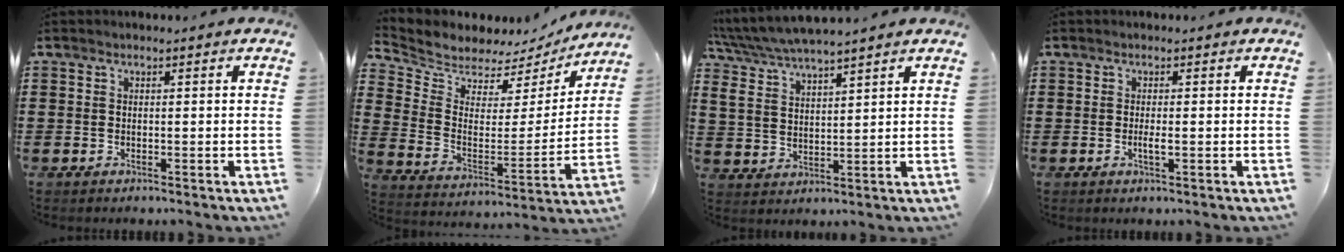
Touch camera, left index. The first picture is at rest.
{"total": 5.4, "force": [5.1, 1.9, 0.0], "torque": [-0.039, -0.041, 0.085]}
{"total": 5.2, "force": [4.9, 0.5, 1.9], "torque": [-0.056, -0.022, 0.085]}
{"total": 1.4, "force": [-0.2, 0.3, 1.4], "torque": [-0.025, -0.003, -0.002]}